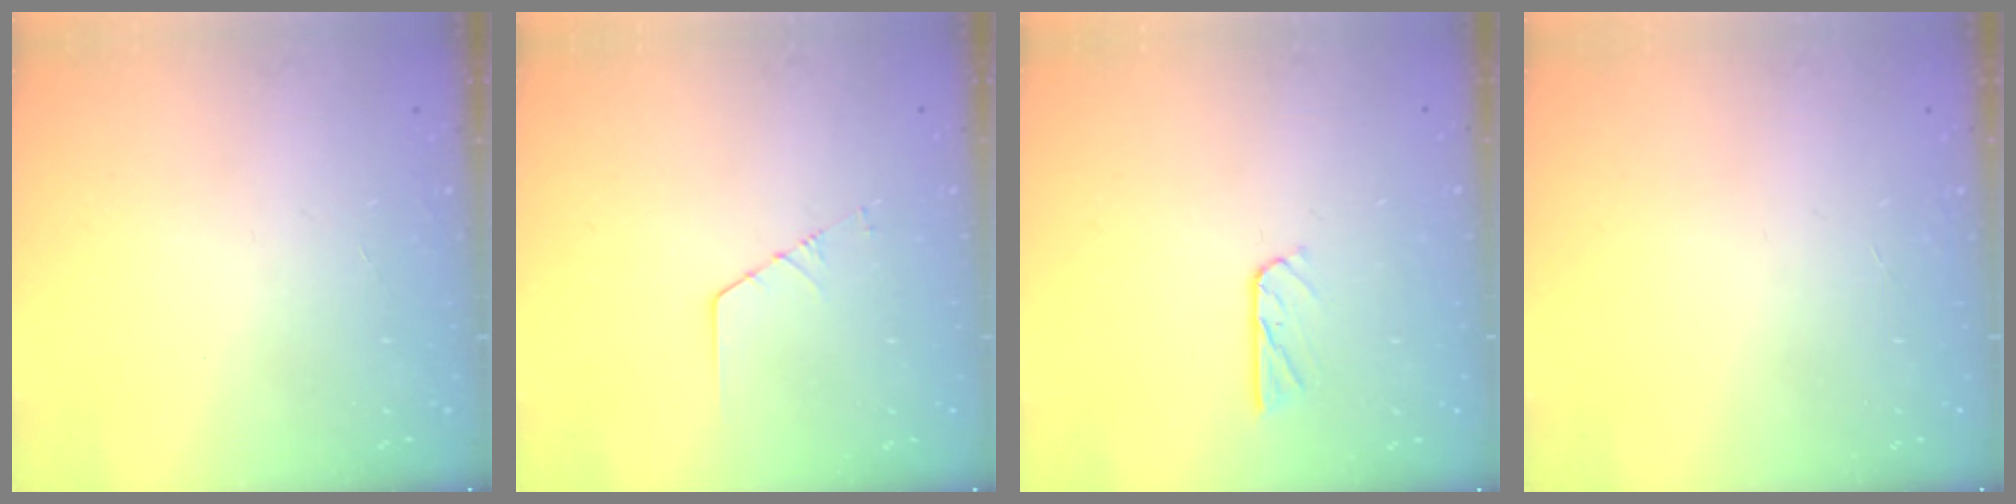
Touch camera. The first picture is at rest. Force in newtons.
{"total": 1.3, "press": 1.3, "slide": 0.1}
{"total": 3.9, "press": 3.9, "slide": 0.4}
{"total": 0.0}